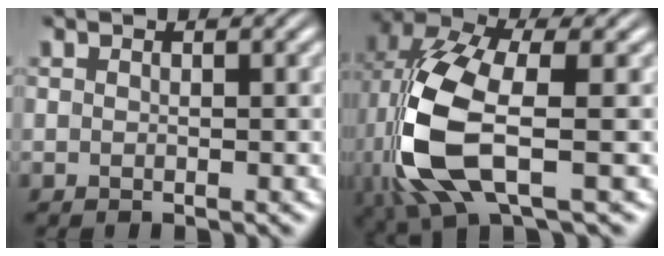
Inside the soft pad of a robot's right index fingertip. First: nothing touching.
{"total": 10.3, "force": [-0.4, 5.6, 8.7], "torque": [-0.222, -0.037, 0.016]}